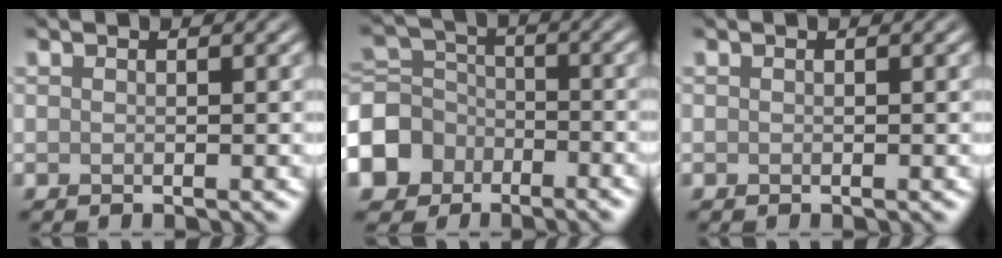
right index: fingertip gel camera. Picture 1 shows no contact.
{"total": 7.1, "force": [-3.9, 5.5, 2.3], "torque": [-0.055, -0.002, -0.091]}
{"total": 0.0}